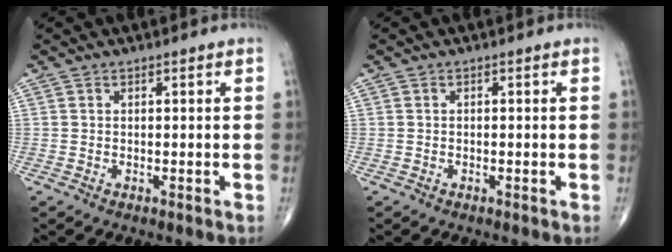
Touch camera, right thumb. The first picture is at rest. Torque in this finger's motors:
{"motor_torque": [0.06, 0.06, -0.05, -0.05, -0.01]}